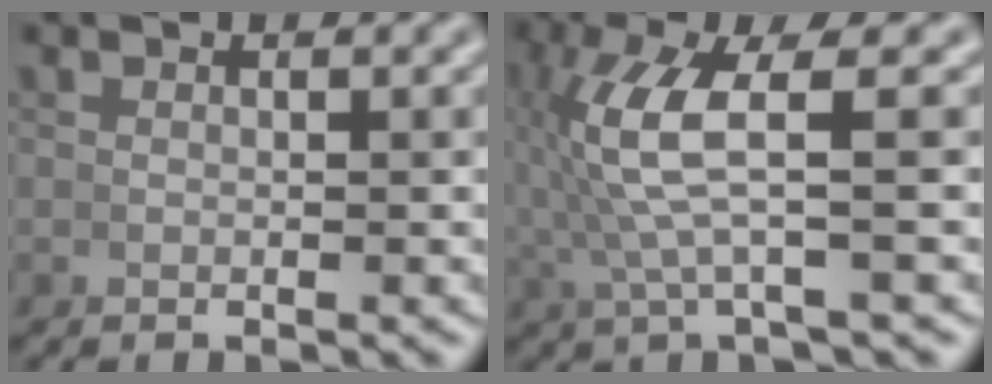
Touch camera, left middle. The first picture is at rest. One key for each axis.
{"total": 6.5, "fx": 0.7, "fy": 1.9, "fz": 6.1, "tx": -0.133, "ty": 0.010, "tz": 0.014}